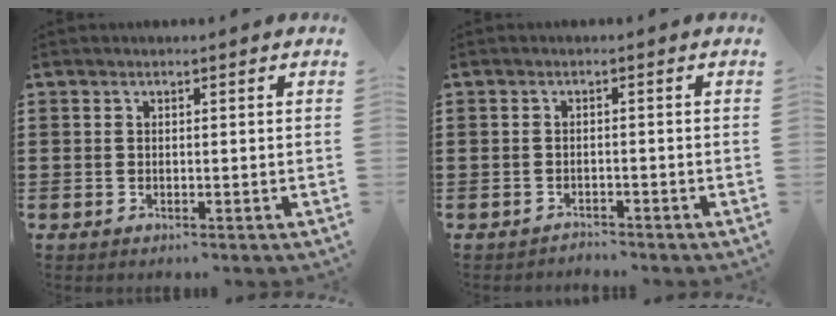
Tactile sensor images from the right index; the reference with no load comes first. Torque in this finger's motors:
{"motor_torque": [0.49, 0.70, -1.05, -0.13]}